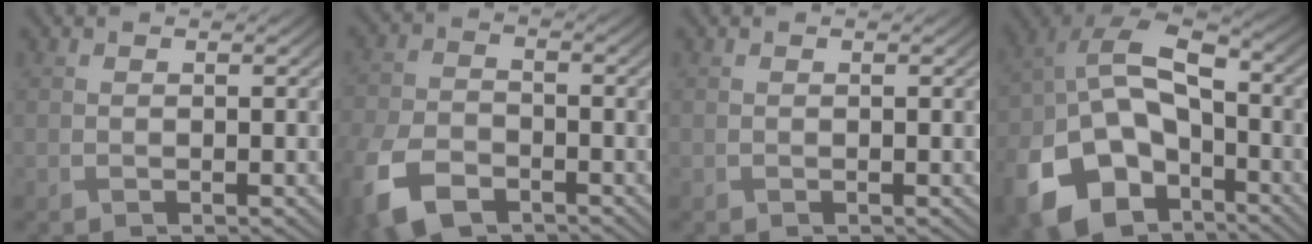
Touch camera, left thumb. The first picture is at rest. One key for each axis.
{"total": 9.5, "fx": -5.7, "fy": 5.3, "fz": 5.4, "tx": -0.145, "ty": -0.035, "tz": -0.109}
{"total": 0.0}
{"total": 16.4, "fx": -7.5, "fy": 10.7, "fz": 9.9, "tx": -0.231, "ty": -0.042, "tz": -0.133}